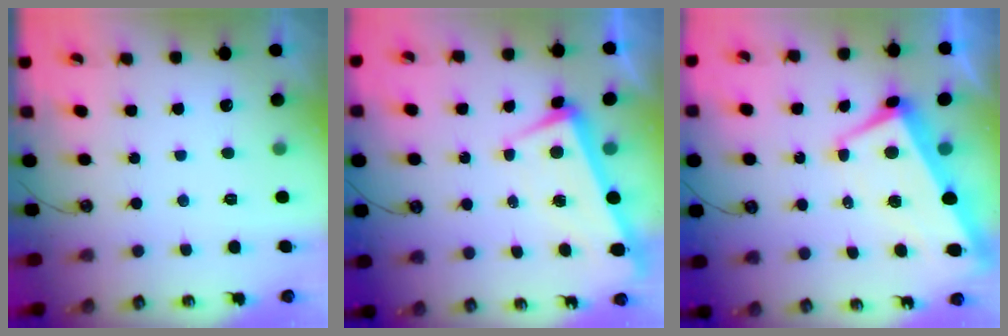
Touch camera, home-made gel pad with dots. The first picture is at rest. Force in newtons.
{"total": 1.4, "press": 1.1, "slide": 0.8}
{"total": 1.7, "press": 1.0, "slide": 1.3}